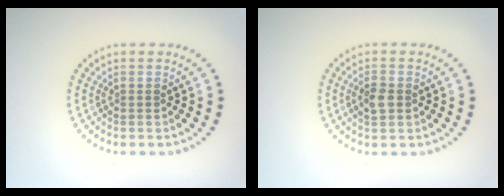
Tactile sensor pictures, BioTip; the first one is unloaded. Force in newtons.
{"total": 1.9, "press": 1.9, "slide": 0.2}